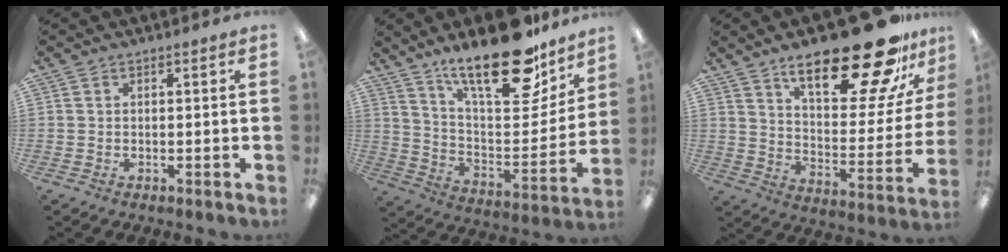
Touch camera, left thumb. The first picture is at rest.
{"total": 24.0, "force": [18.0, 8.1, 13.7], "torque": [-0.203, -0.124, 0.301]}
{"total": 27.3, "force": [19.3, 8.7, 17.2], "torque": [-0.235, -0.134, 0.310]}